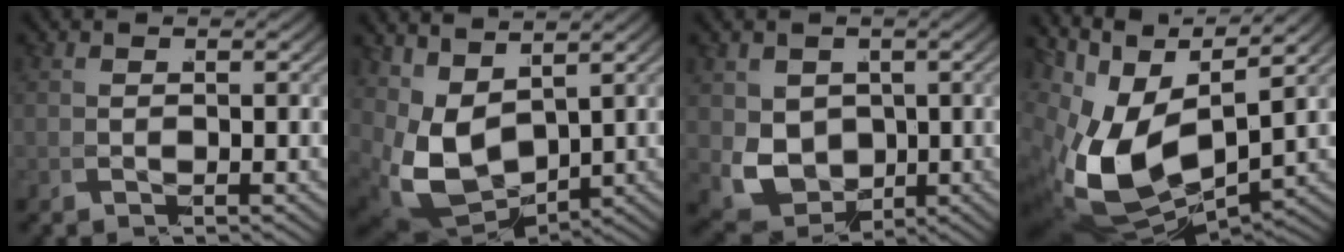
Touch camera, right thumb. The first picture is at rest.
{"total": 9.8, "force": [0.1, 7.0, 6.8], "torque": [-0.176, -0.061, 0.038]}
{"total": 7.3, "force": [-0.2, 5.9, 4.4], "torque": [-0.109, -0.055, 0.027]}
{"total": 13.0, "force": [0.1, 7.9, 10.3], "torque": [-0.234, -0.053, 0.033]}